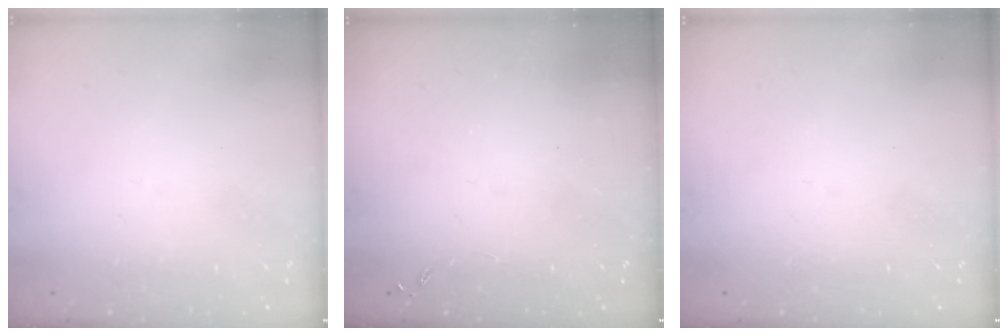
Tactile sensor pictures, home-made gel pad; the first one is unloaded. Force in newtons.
{"total": 0.0}
{"total": 0.0}